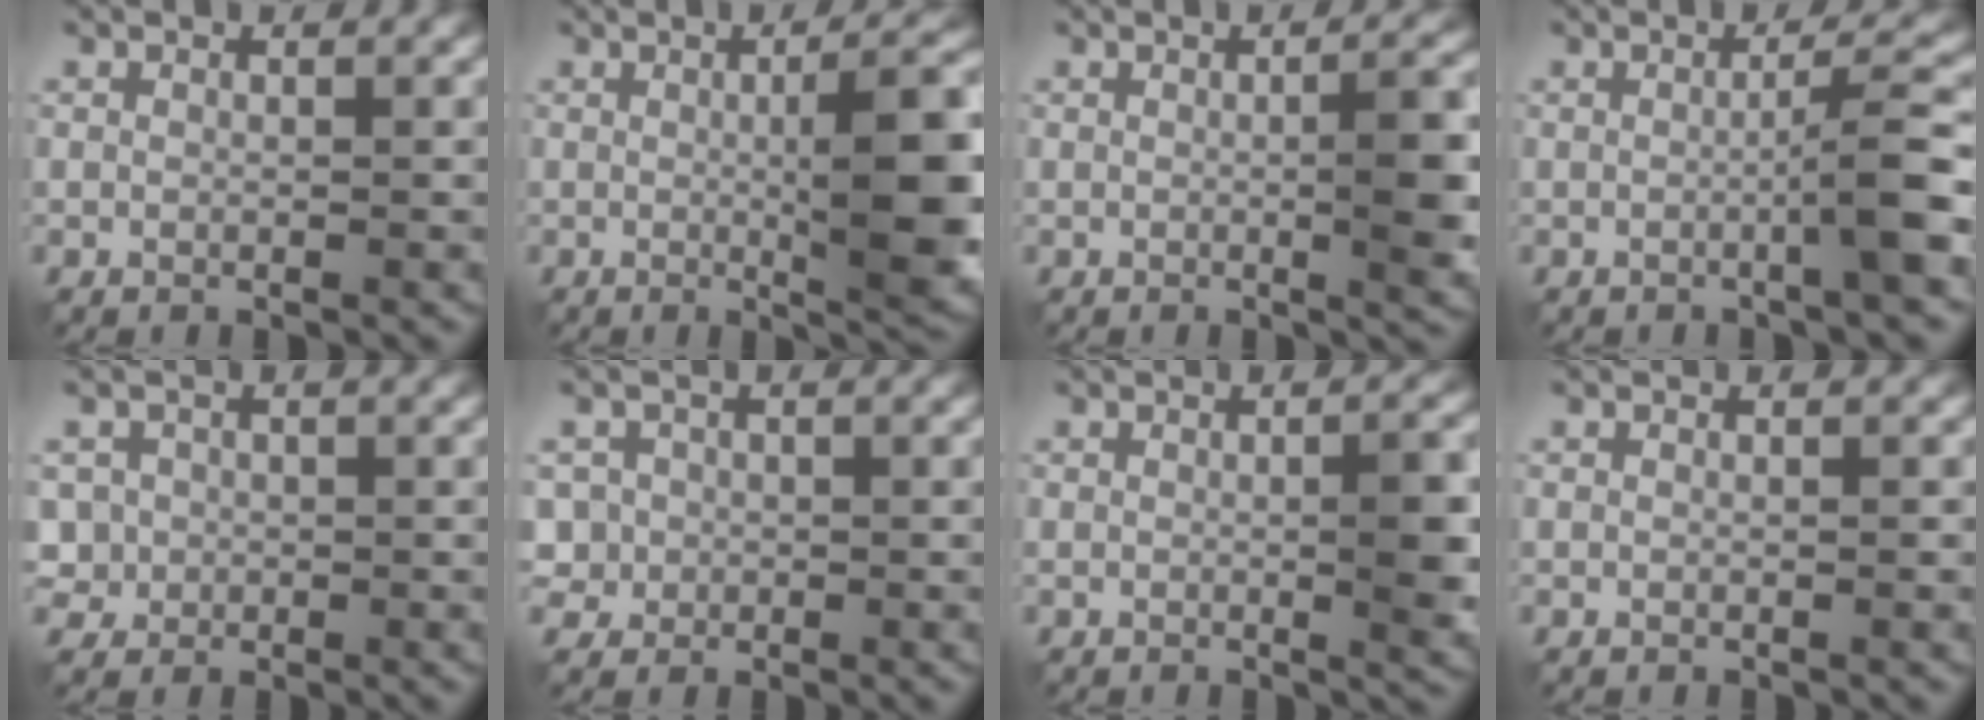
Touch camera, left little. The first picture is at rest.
{"total": 9.2, "force": [0.0, 2.3, 8.9], "torque": [-0.113, 0.002, -0.001]}
{"total": 5.4, "force": [0.0, 1.3, 5.2], "torque": [-0.067, 0.007, -0.003]}
{"total": 4.3, "force": [-0.7, 0.6, 4.2], "torque": [-0.062, 0.007, -0.016]}
{"total": 2.3, "force": [0.2, 2.3, 0.5], "torque": [-0.019, -0.009, 0.010]}
{"total": 2.5, "force": [0.3, 2.4, 0.5], "torque": [-0.020, -0.008, 0.014]}
{"total": 4.8, "force": [0.1, 1.3, 4.6], "torque": [-0.059, 0.006, 0.001]}
{"total": 0.0}